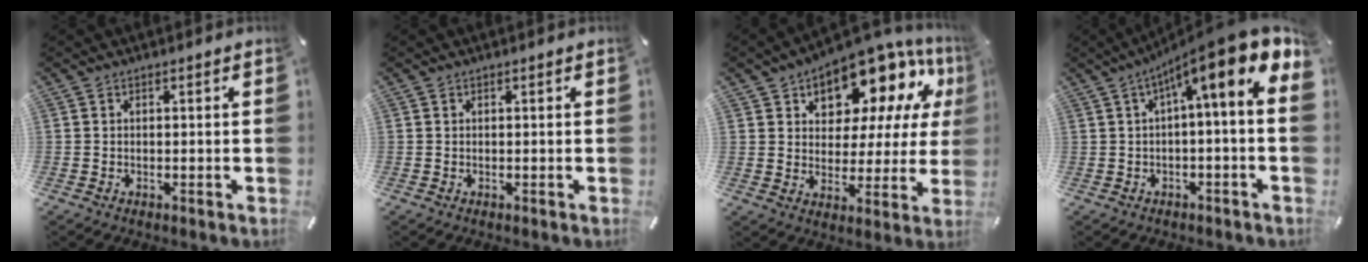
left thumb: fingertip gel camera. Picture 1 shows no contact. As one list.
[{"total": 0.0}, {"total": 14.7, "force": [10.3, 8.0, 6.7], "torque": [-0.107, -0.079, 0.178]}, {"total": 12.5, "force": [5.0, 1.8, 11.3], "torque": [-0.175, -0.047, 0.076]}]